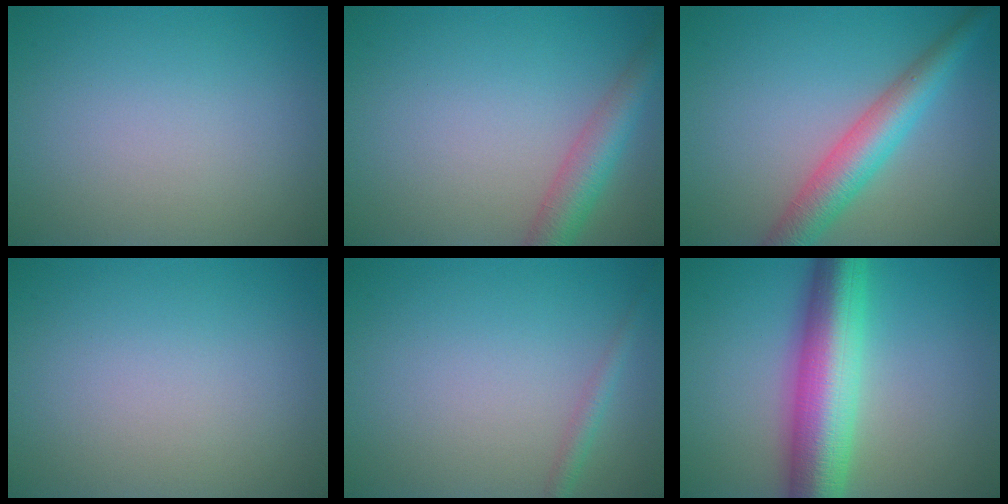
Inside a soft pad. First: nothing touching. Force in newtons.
{"total": 4.0, "press": 4.0, "slide": 0.3}
{"total": 5.1, "press": 5.1, "slide": 0.1}
{"total": 0.0}
{"total": 1.3, "press": 1.3, "slide": 0.0}
{"total": 9.8, "press": 9.8, "slide": 0.2}